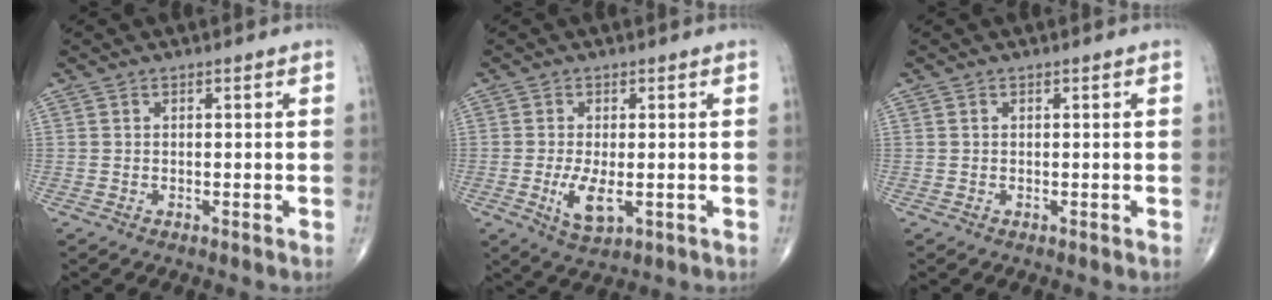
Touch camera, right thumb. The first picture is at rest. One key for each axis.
{"total": 5.5, "fx": -1.1, "fy": 2.2, "fz": 4.9, "tx": -0.093, "ty": -0.013, "tz": -0.014}
{"total": 0.0}